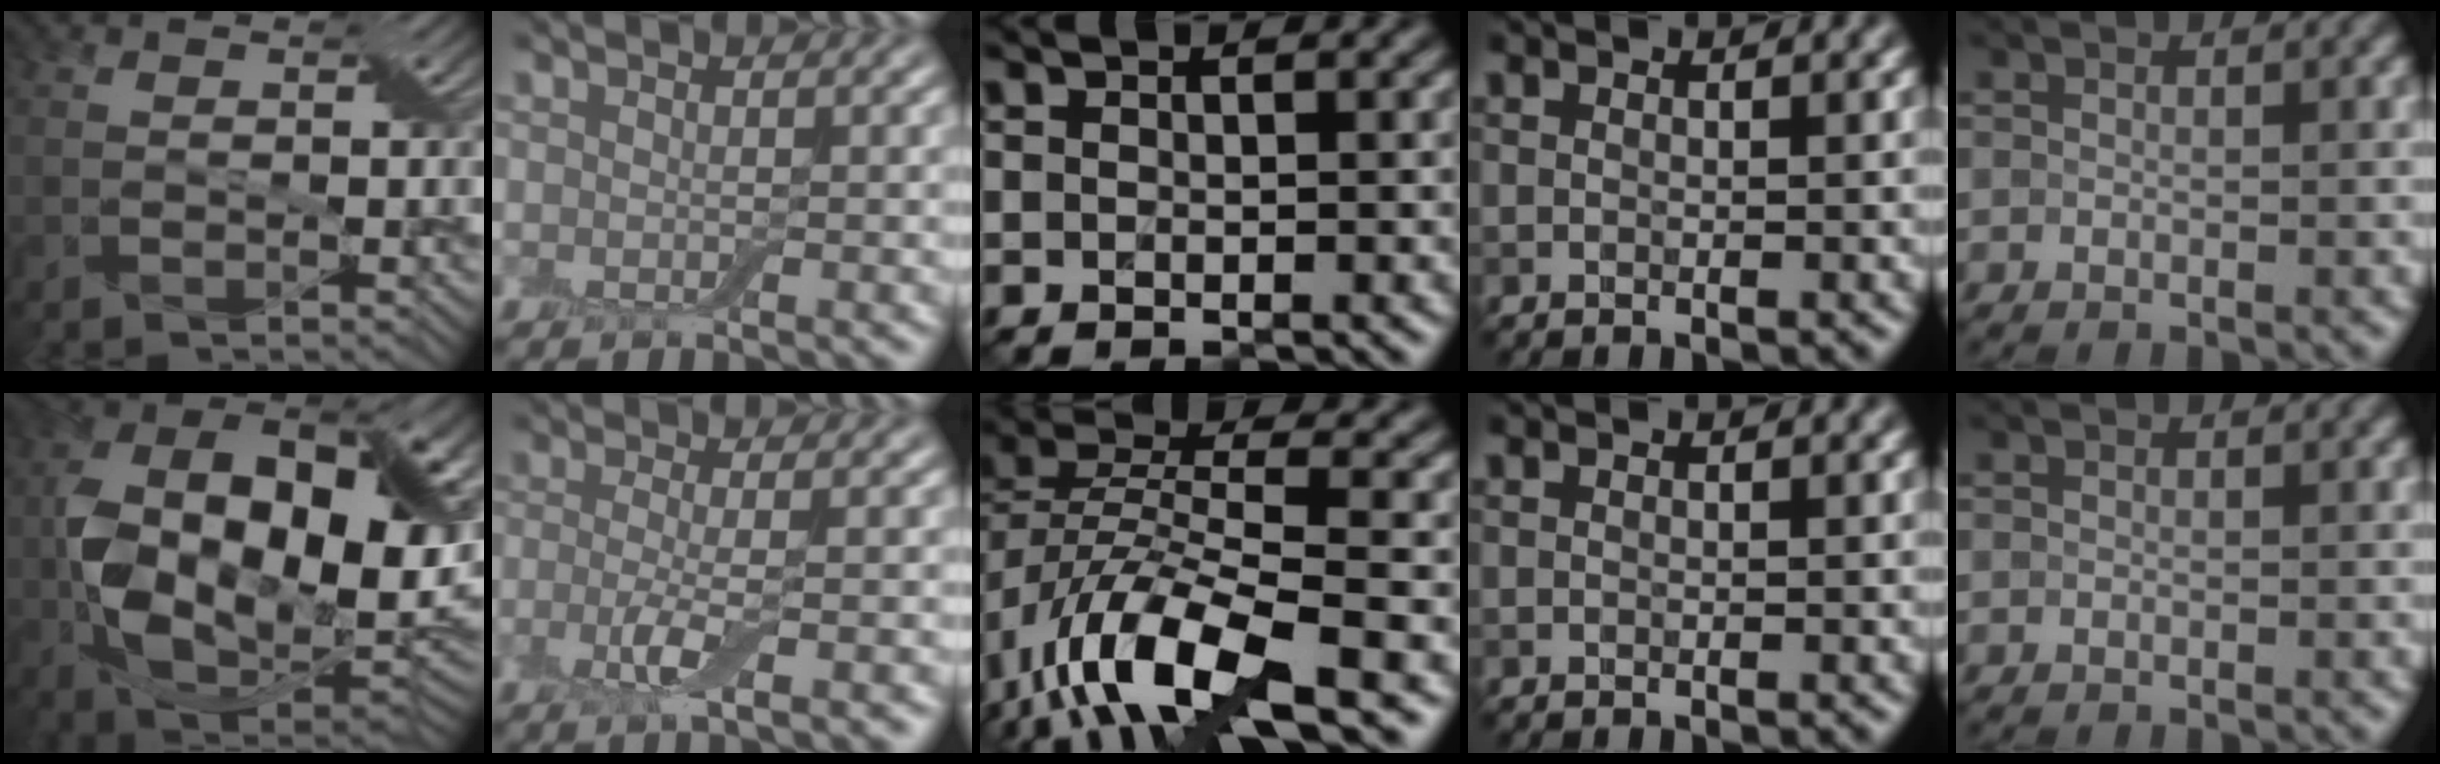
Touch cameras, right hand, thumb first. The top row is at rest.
{"thumb": {"total": 19.3, "force": [0.2, 12.4, 14.8], "torque": [-0.282, -0.034, 0.032]}, "index": {"total": 3.6, "force": [-1.0, 0.8, 3.4], "torque": [-0.071, -0.010, -0.023]}, "middle": {"total": 11.1, "force": [-5.5, 4.4, 8.6], "torque": [-0.170, -0.004, -0.106]}}